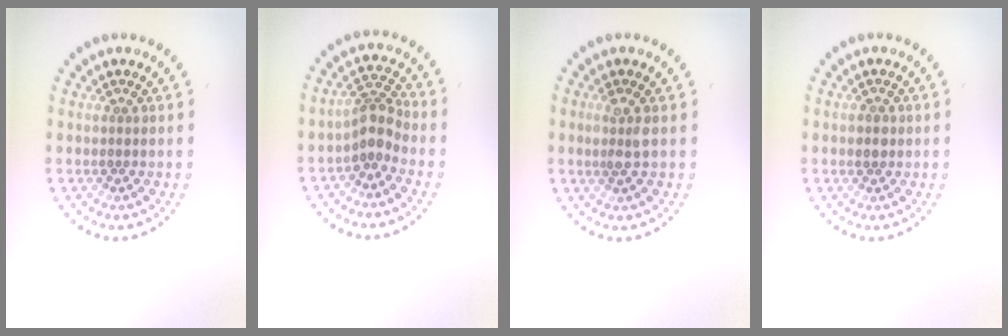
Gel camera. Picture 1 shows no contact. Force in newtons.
{"total": 2.6, "press": 2.0, "slide": 1.8}
{"total": 1.8, "press": 1.6, "slide": 0.6}
{"total": 1.2, "press": 1.2, "slide": 0.2}